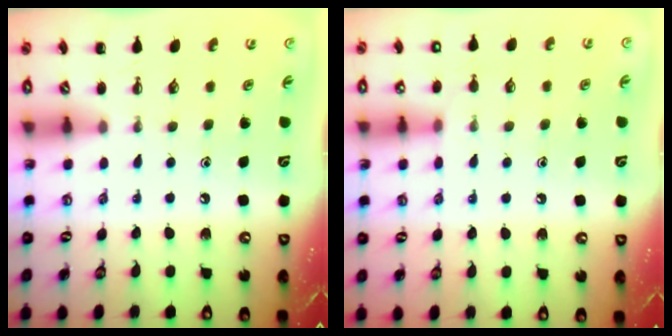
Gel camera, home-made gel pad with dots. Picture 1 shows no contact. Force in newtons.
{"total": 6.9, "press": 6.8, "slide": 1.6}